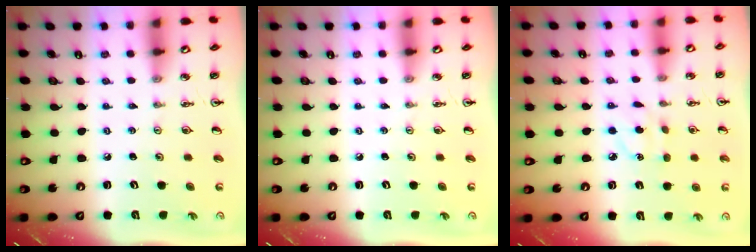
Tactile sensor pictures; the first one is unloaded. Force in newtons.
{"total": 0.0}
{"total": 5.1, "press": 5.1, "slide": 0.6}